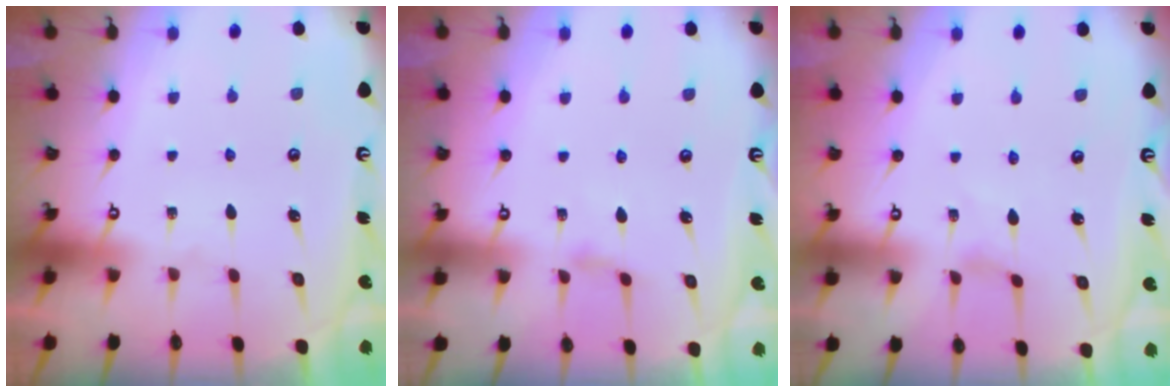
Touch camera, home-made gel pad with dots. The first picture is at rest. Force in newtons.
{"total": 1.6, "press": 1.6, "slide": 0.3}
{"total": 0.0}